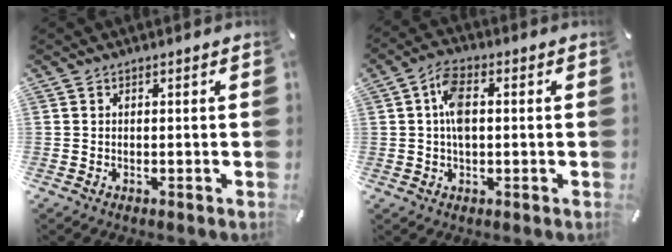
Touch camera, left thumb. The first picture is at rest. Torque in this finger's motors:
{"motor_torque": [1.17, 1.83, 1.44, -1.33, 0.59]}